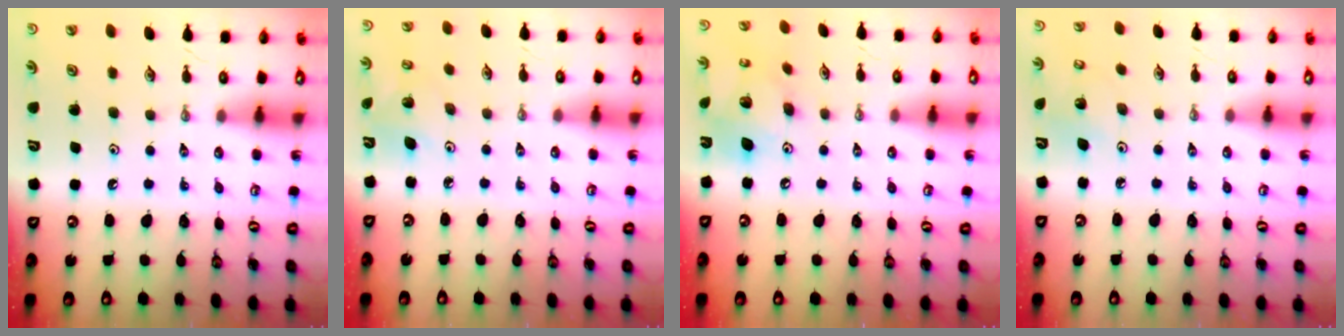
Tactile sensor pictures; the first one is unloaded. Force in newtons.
{"total": 3.5, "press": 3.5, "slide": 0.3}
{"total": 13.0, "press": 13.0, "slide": 1.2}
{"total": 3.2, "press": 3.2, "slide": 0.1}